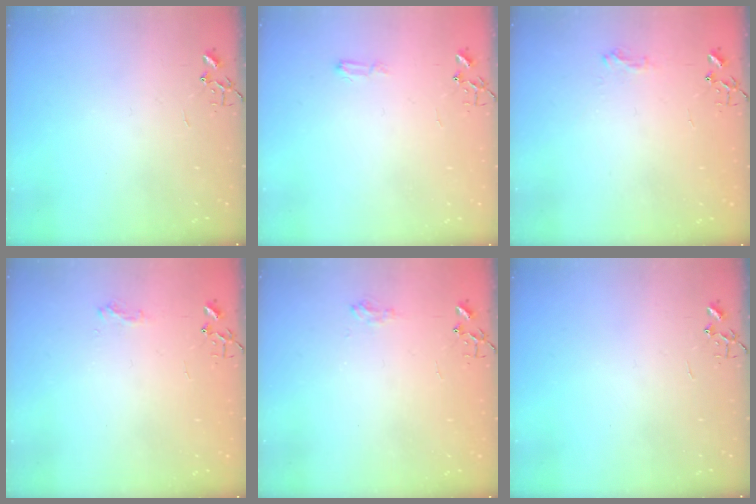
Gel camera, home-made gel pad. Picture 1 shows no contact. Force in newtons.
{"total": 6.0, "press": 6.0, "slide": 0.7}
{"total": 7.8, "press": 7.8, "slide": 0.7}
{"total": 6.6, "press": 6.5, "slide": 0.8}
{"total": 7.6, "press": 7.6, "slide": 0.9}
{"total": 0.0}